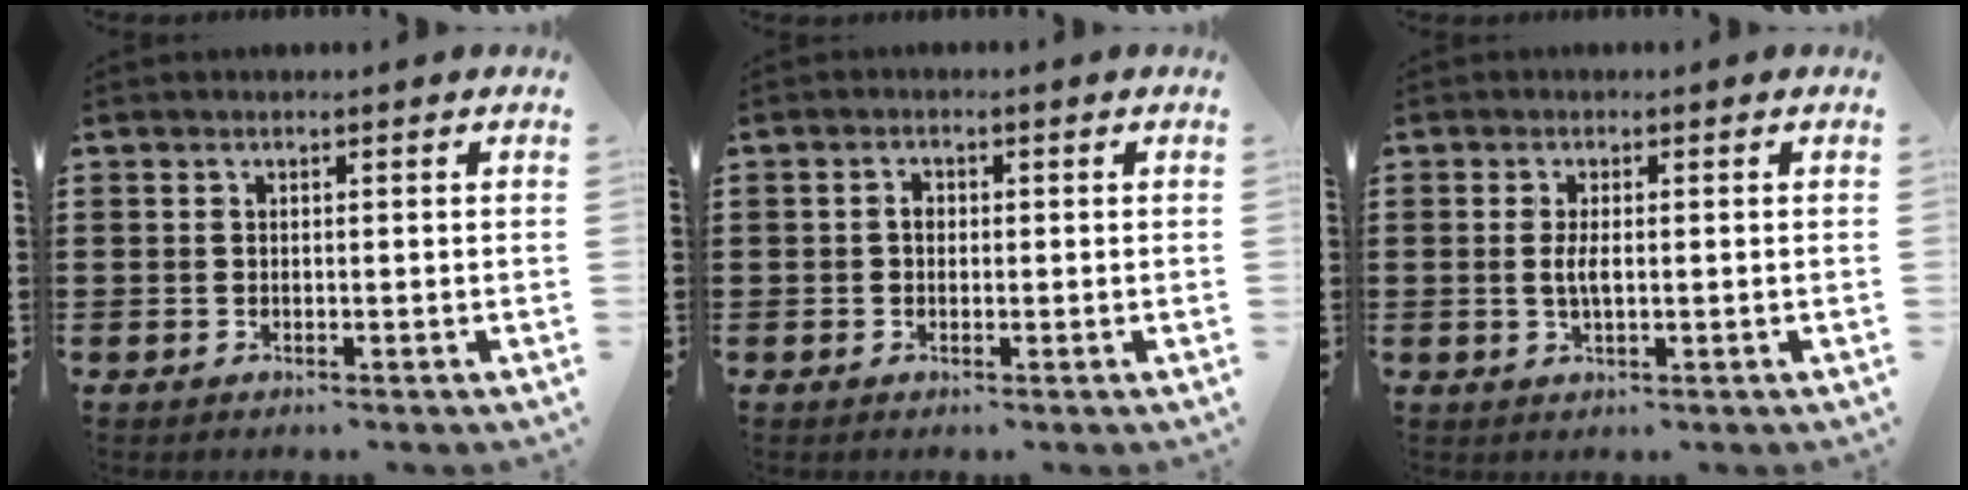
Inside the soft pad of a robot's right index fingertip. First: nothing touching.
{"total": 1.5, "force": [-0.1, 1.1, 1.1], "torque": [-0.022, 0.005, -0.003]}
{"total": 2.5, "force": [-0.1, 0.7, 2.4], "torque": [-0.053, -0.004, -0.004]}